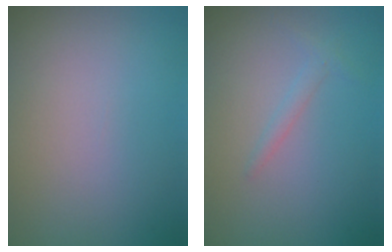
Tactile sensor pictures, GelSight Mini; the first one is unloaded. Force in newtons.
{"total": 0.9, "press": 0.9, "slide": 0.1}